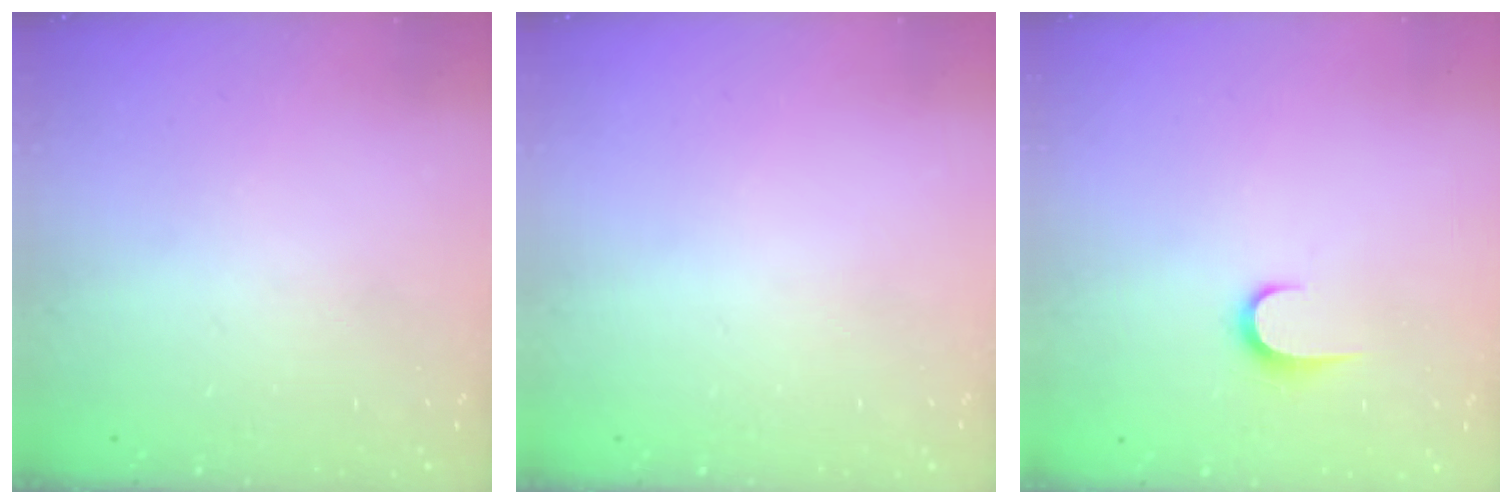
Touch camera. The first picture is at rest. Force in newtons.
{"total": 0.0}
{"total": 6.1, "press": 6.1, "slide": 0.6}